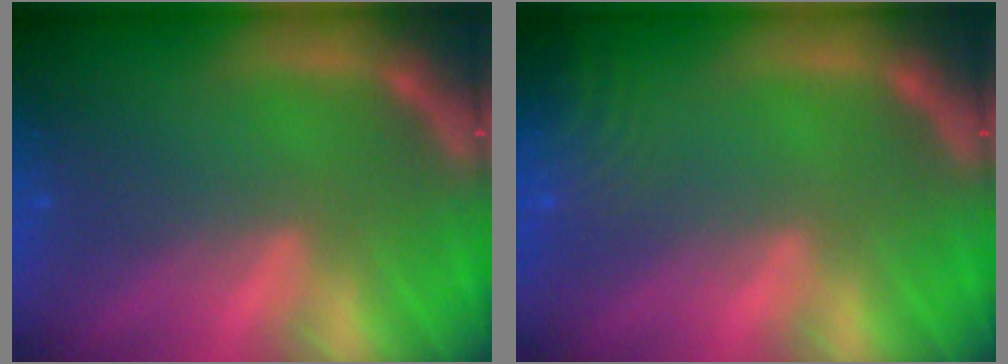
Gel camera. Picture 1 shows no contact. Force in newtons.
{"total": 6.1}